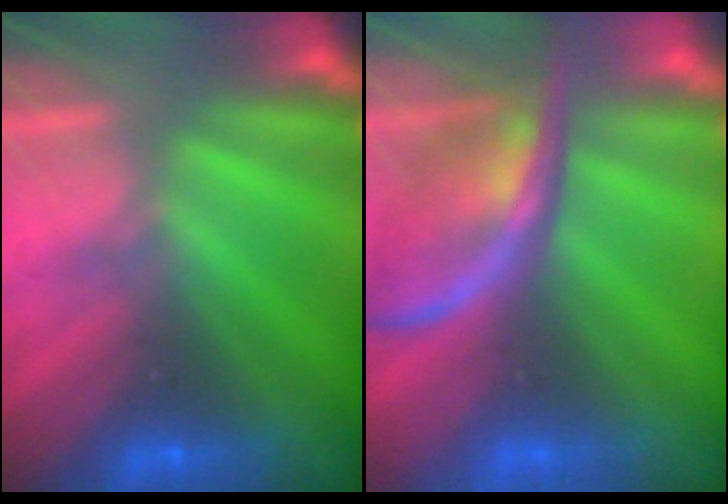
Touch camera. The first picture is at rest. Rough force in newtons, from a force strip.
{"total": 2.5}